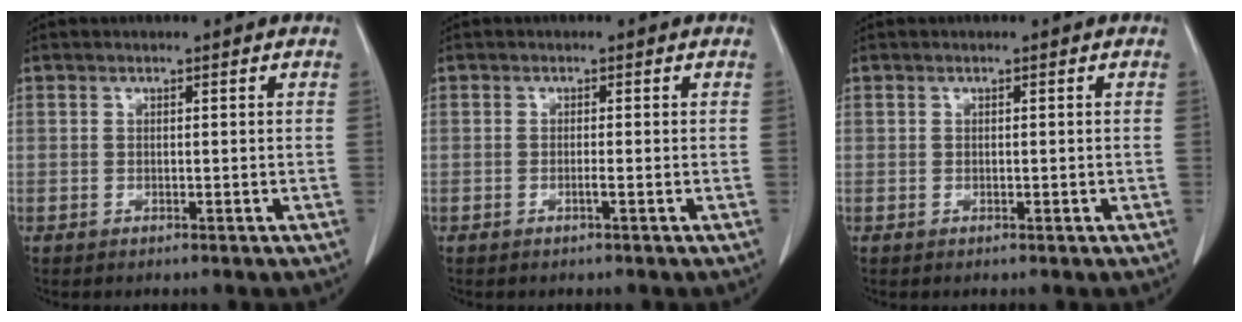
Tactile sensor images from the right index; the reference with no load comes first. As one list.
[{"total": 0.7, "force": [-0.3, -0.2, 0.6], "torque": [-0.010, 0.001, -0.008]}, {"total": 0.0}]